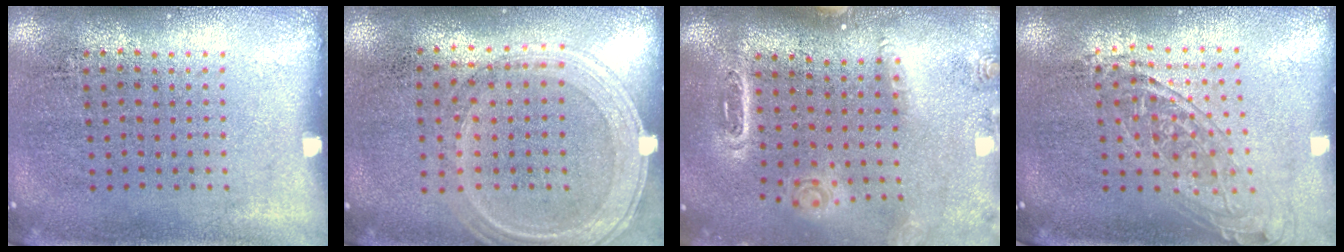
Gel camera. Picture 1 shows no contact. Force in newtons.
{"total": 1.2, "press": 1.1, "slide": 0.4}
{"total": 1.5, "press": 1.5, "slide": 0.3}
{"total": 1.5, "press": 1.3, "slide": 0.8}